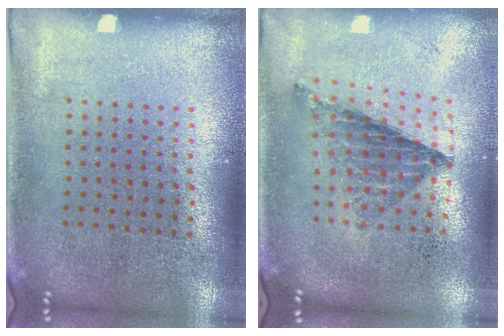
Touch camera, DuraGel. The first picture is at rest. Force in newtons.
{"total": 0.8, "press": 0.8, "slide": 0.0}